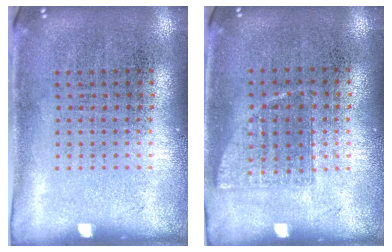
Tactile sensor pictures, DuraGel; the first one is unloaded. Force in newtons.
{"total": 0.7, "press": 0.7, "slide": 0.2}